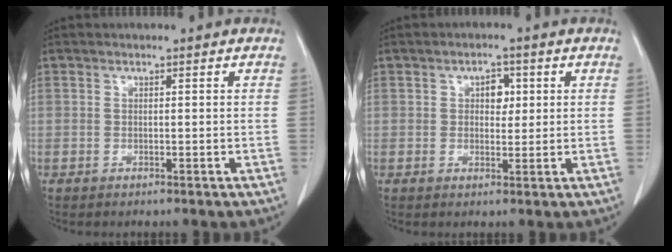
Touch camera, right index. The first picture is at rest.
{"total": 2.9, "force": [0.8, 1.9, 2.1], "torque": [-0.028, 0.005, 0.011]}